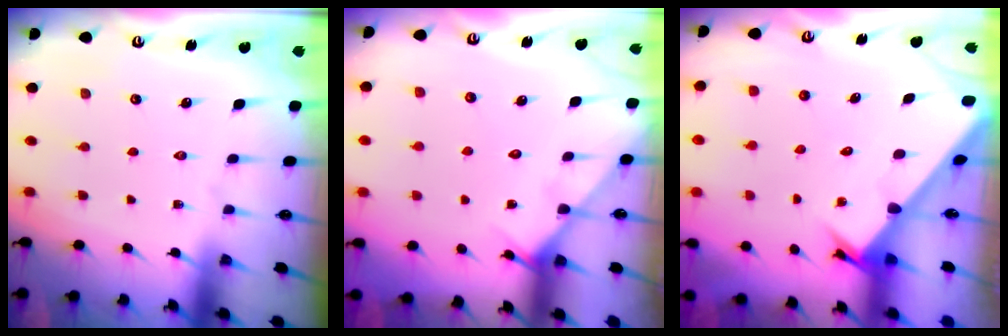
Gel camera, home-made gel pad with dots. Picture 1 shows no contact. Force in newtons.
{"total": 4.8, "press": 4.8, "slide": 0.5}
{"total": 2.7, "press": 2.7, "slide": 0.3}